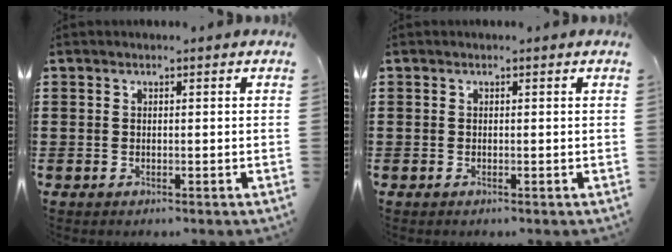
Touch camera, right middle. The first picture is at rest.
{"total": 0.0}